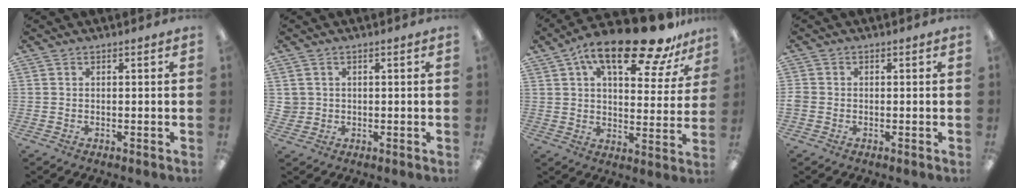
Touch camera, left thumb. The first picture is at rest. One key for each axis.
{"total": 2.4, "fx": 0.4, "fy": 2.3, "fz": -0.1, "tx": -0.005, "ty": 0.003, "tz": 0.006}
{"total": 20.3, "fx": 12.4, "fy": 7.9, "fz": 13.9, "tx": -0.206, "ty": -0.065, "tz": 0.202}
{"total": 1.8, "fx": -0.6, "fy": 1.6, "fz": 0.7, "tx": -0.010, "ty": 0.003, "tz": -0.011}